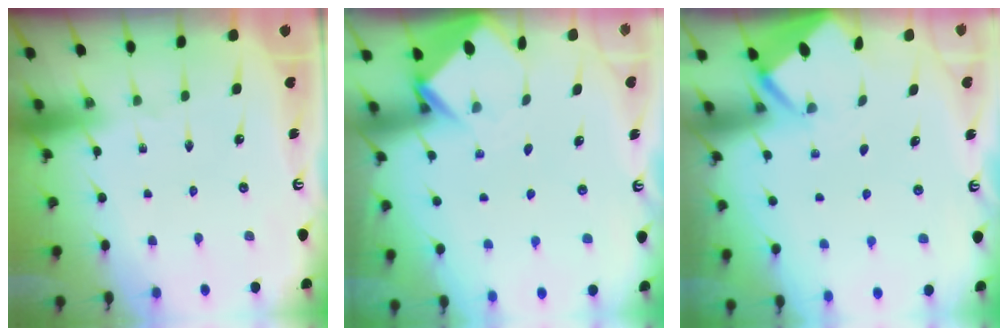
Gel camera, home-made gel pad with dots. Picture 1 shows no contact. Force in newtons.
{"total": 3.9, "press": 3.9, "slide": 0.2}
{"total": 2.2, "press": 2.2, "slide": 0.1}